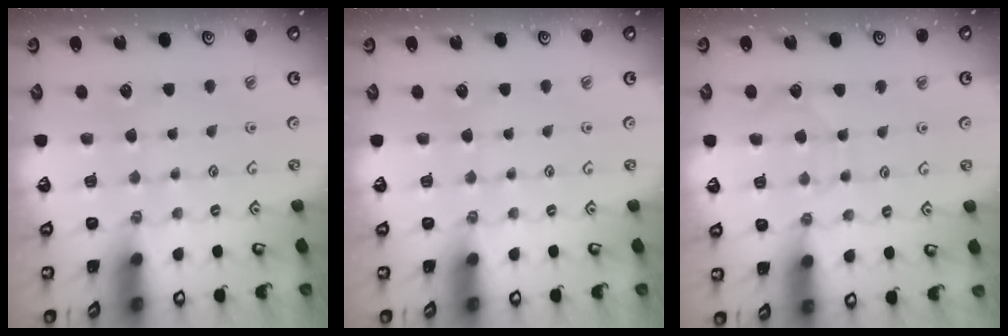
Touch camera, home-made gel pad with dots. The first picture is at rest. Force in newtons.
{"total": 0.0}
{"total": 4.8, "press": 4.8, "slide": 0.6}